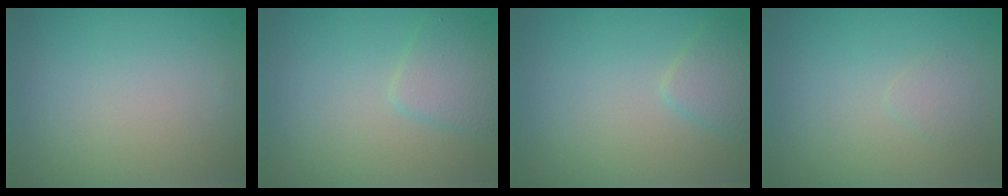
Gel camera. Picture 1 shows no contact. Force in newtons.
{"total": 2.3, "press": 2.3, "slide": 0.1}
{"total": 1.9, "press": 1.9, "slide": 0.2}
{"total": 0.9, "press": 0.9, "slide": 0.0}